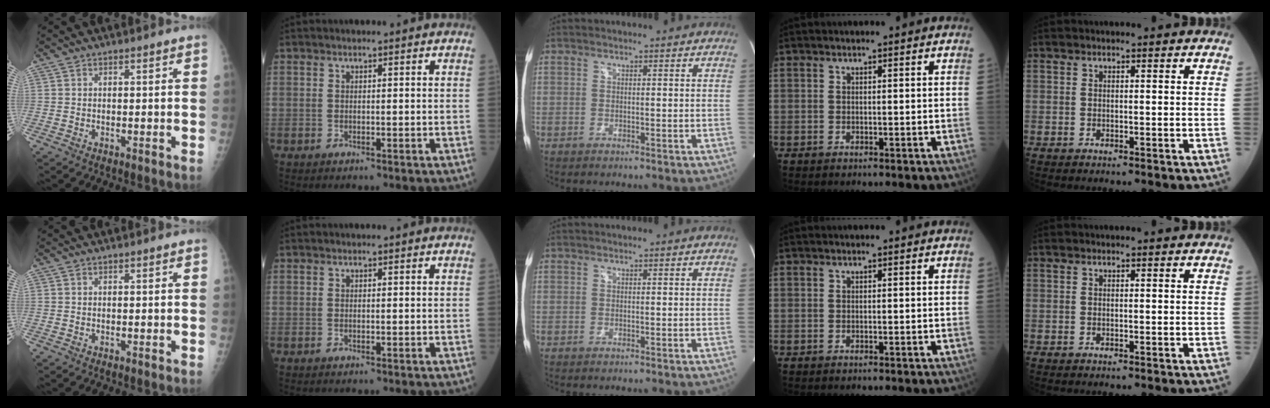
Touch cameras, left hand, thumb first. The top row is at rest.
{}